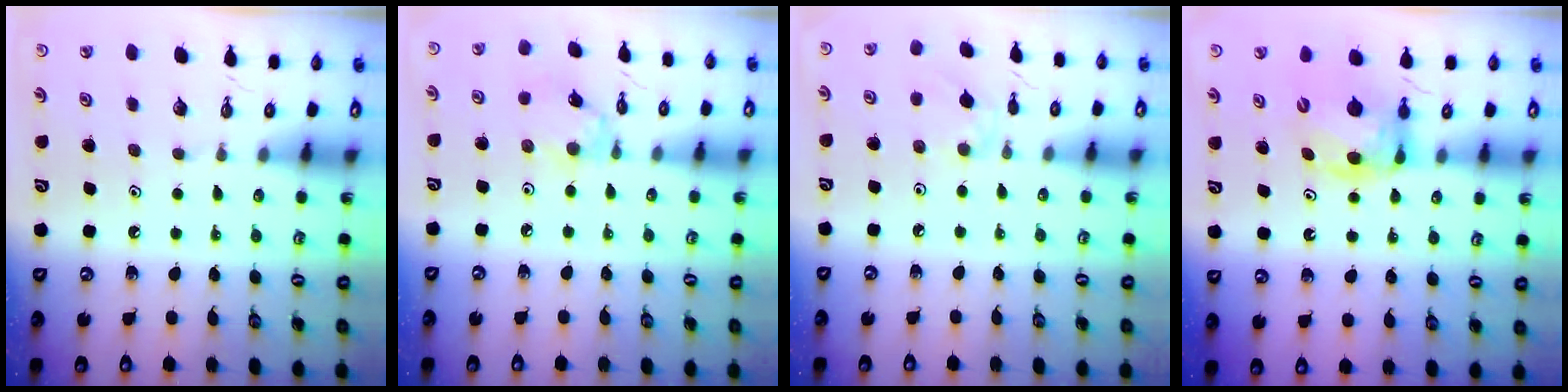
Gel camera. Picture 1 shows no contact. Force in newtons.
{"total": 2.4, "press": 2.4, "slide": 0.2}
{"total": 2.0, "press": 1.9, "slide": 0.5}
{"total": 7.8, "press": 7.8, "slide": 0.5}